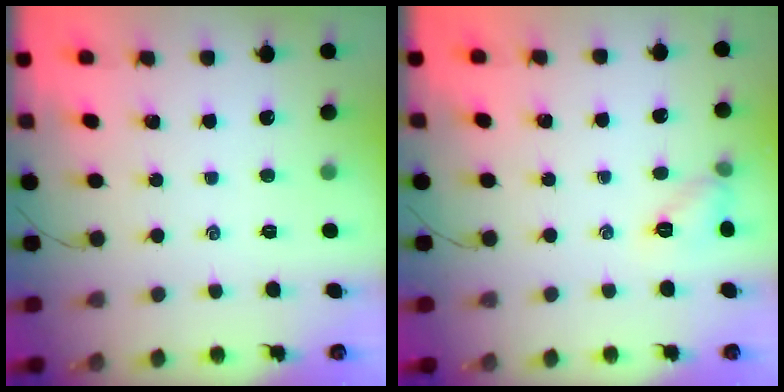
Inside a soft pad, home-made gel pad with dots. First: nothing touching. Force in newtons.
{"total": 6.9, "press": 6.7, "slide": 1.6}